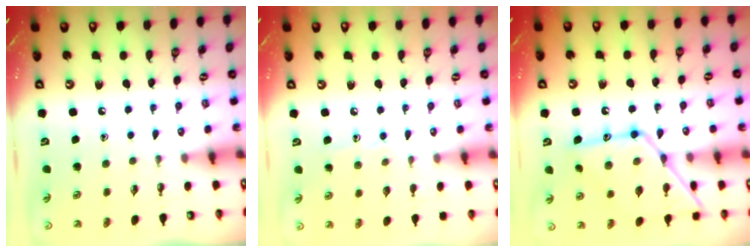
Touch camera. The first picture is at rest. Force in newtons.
{"total": 6.2, "press": 6.2, "slide": 0.7}
{"total": 17.2, "press": 17.1, "slide": 1.4}